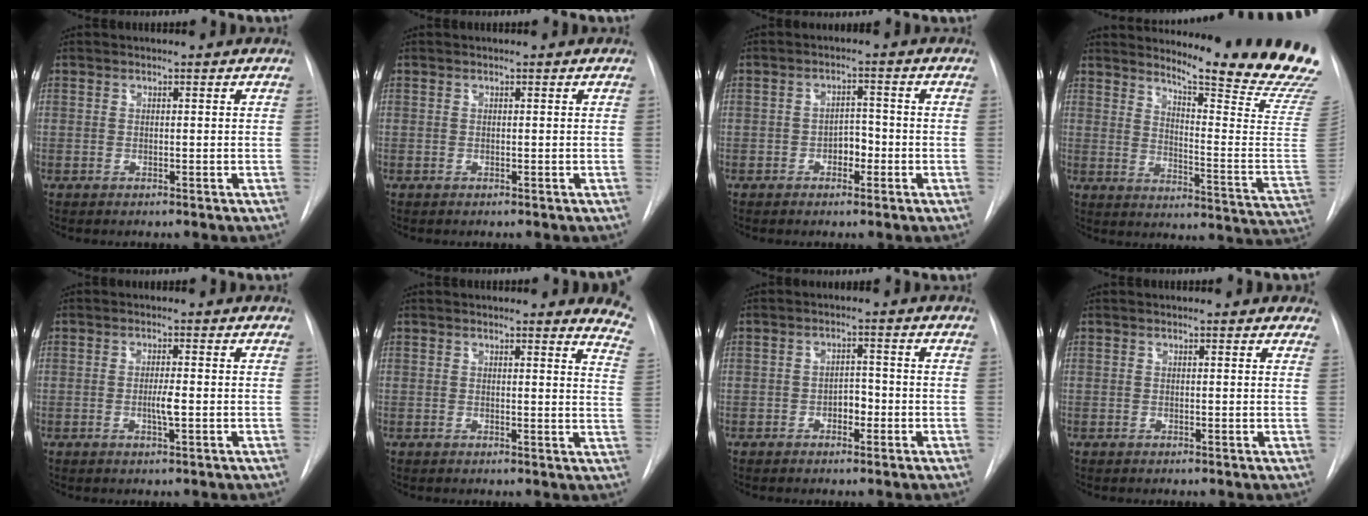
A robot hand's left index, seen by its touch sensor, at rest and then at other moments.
{"total": 0.0}
{"total": 3.1, "force": [-1.8, 1.7, 1.9], "torque": [-0.022, 0.003, -0.030]}
{"total": 21.6, "force": [19.7, -1.4, 8.8], "torque": [-0.133, -0.158, 0.235]}
{"total": 2.4, "force": [-1.0, 0.1, 2.2], "torque": [-0.042, -0.008, -0.017]}
{"total": 7.2, "force": [6.8, 1.0, 2.1], "torque": [-0.001, -0.056, 0.035]}
{"total": 2.8, "force": [-1.6, 1.5, 1.7], "torque": [-0.020, 0.002, -0.025]}
{"total": 3.4, "force": [2.9, 1.3, 1.3], "torque": [-0.007, -0.001, 0.015]}